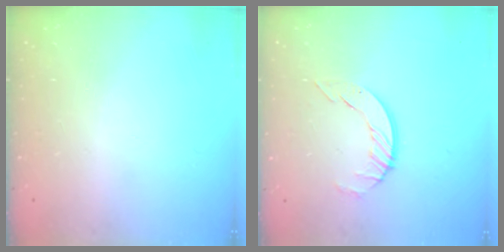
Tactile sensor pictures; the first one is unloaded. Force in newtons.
{"total": 4.9, "press": 4.9, "slide": 0.3}